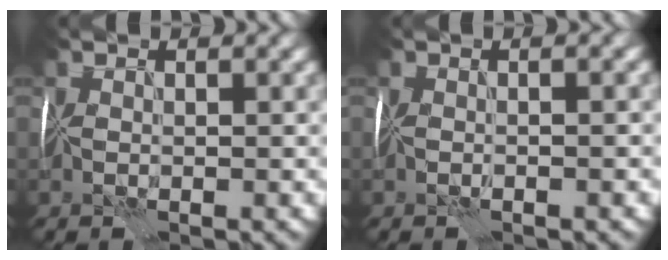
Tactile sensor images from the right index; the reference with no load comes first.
{"total": 2.4, "force": [0.4, 1.0, 2.1], "torque": [-0.004, 0.006, -0.014]}